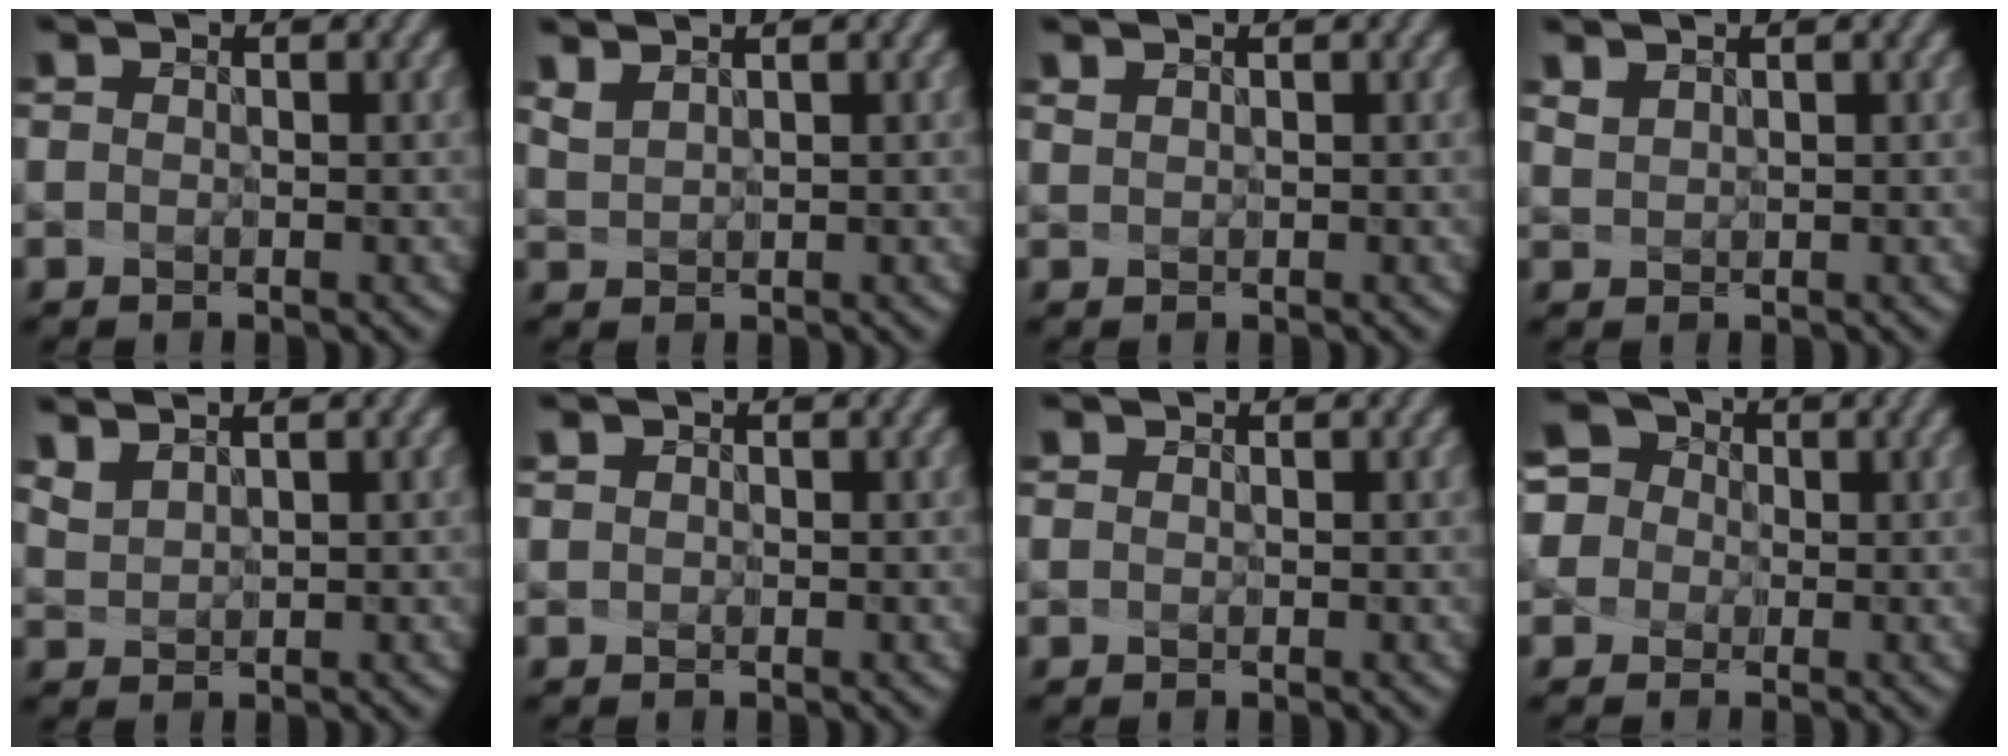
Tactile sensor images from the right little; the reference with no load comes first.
{"total": 1.2, "force": [0.8, -0.7, -0.7], "torque": [-0.008, -0.022, 0.050]}
{"total": 0.5, "force": [0.3, -0.3, -0.3], "torque": [-0.006, -0.008, 0.019]}
{"total": 1.1, "force": [1.0, -0.2, -0.5], "torque": [-0.017, -0.015, 0.042]}
{"total": 1.5, "force": [1.4, -0.2, -0.3], "torque": [-0.021, -0.022, 0.065]}
{"total": 1.2, "force": [0.8, 0.9, 0.4], "torque": [-0.002, 0.004, 0.009]}
{"total": 0.8, "force": [0.5, 0.6, 0.4], "torque": [-0.005, 0.004, 0.005]}
{"total": 6.7, "force": [0.9, 6.1, 2.6], "torque": [-0.084, 0.031, 0.002]}